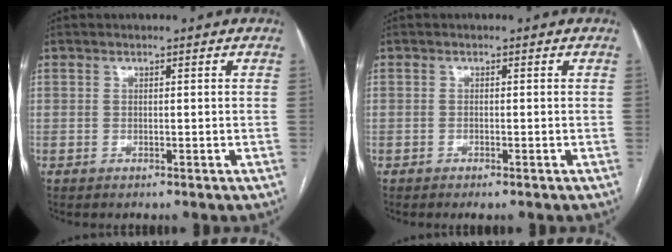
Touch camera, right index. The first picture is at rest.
{"total": 1.1, "force": [-0.8, 0.1, 0.7], "torque": [-0.010, -0.002, -0.012]}